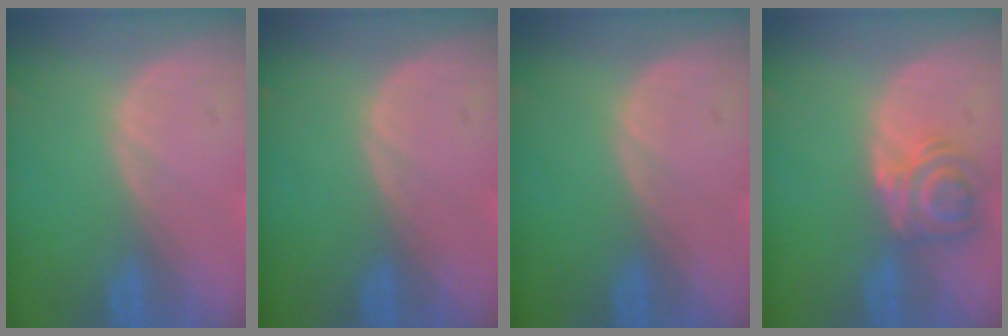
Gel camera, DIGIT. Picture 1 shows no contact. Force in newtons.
{"total": 0.0}
{"total": 0.0}
{"total": 5.6, "press": 5.2, "slide": 2.2}